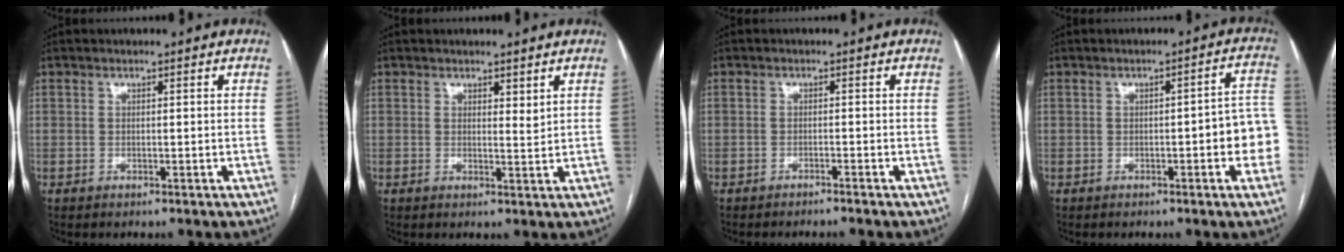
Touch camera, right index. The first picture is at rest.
{"total": 1.6, "force": [1.2, 0.5, 1.0], "torque": [-0.015, -0.009, 0.020]}
{"total": 2.1, "force": [-1.8, -0.6, 0.7], "torque": [-0.005, 0.004, -0.026]}
{"total": 7.4, "force": [-1.7, 1.3, 7.1], "torque": [-0.067, 0.021, -0.024]}